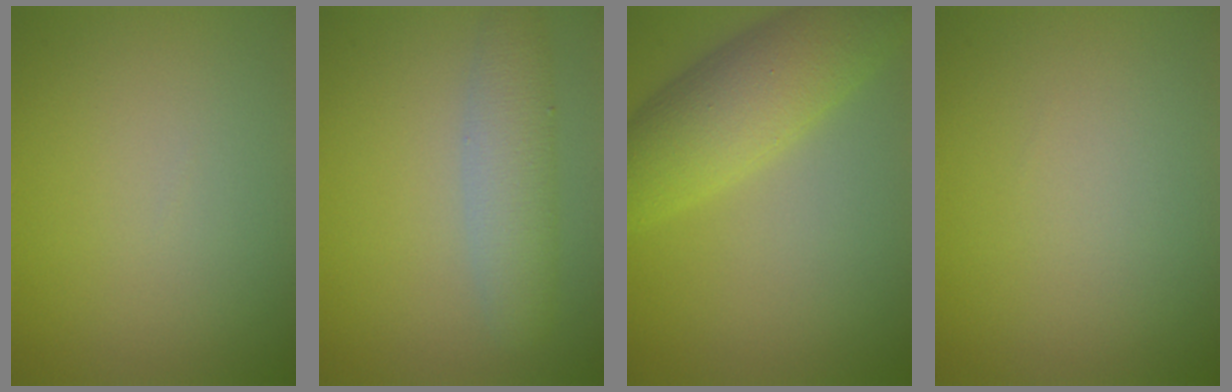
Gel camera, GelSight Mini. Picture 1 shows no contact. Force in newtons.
{"total": 3.7, "press": 3.7, "slide": 0.1}
{"total": 6.9, "press": 6.9, "slide": 0.2}
{"total": 0.0}